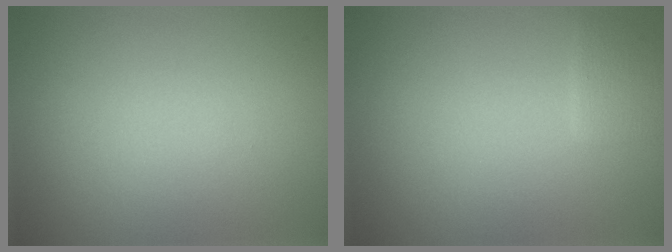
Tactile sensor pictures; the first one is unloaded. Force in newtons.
{"total": 1.4, "press": 1.4, "slide": 0.1}